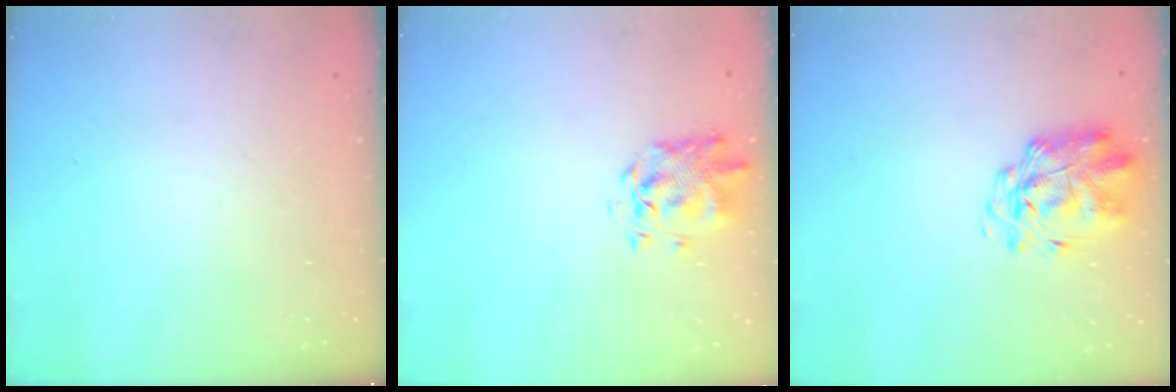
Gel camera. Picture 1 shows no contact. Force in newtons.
{"total": 2.1, "press": 2.1, "slide": 0.6}
{"total": 2.9, "press": 2.8, "slide": 0.8}